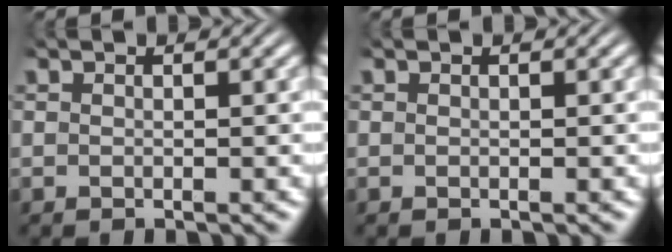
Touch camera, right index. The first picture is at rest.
{"total": 0.0}